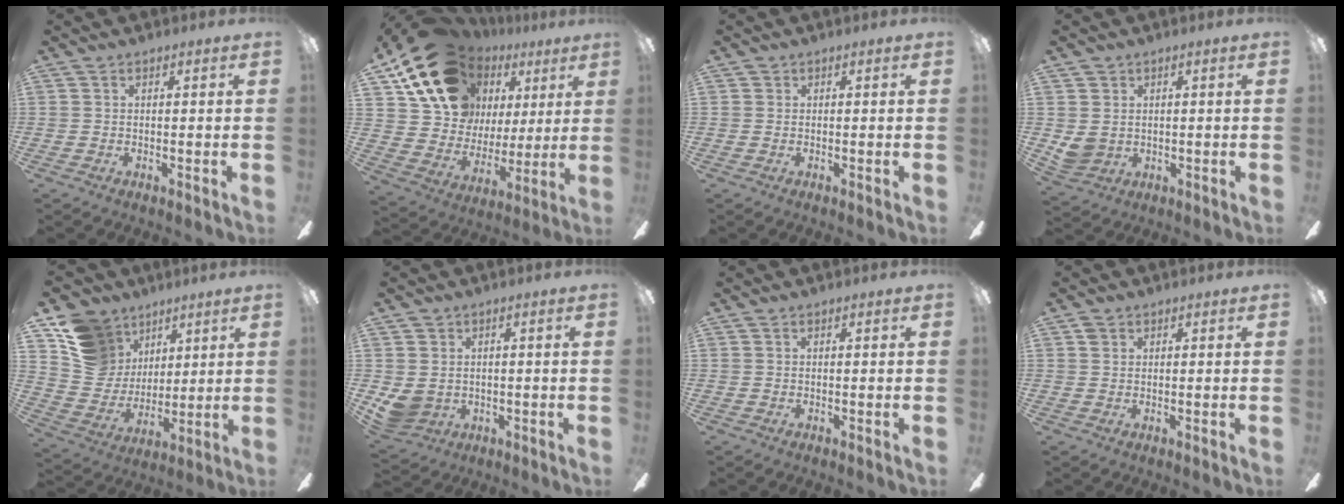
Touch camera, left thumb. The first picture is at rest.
{"total": 19.8, "force": [12.2, 13.5, 7.8], "torque": [-0.148, -0.068, 0.242]}
{"total": 0.0}
{"total": 5.3, "force": [0.5, 4.8, 2.0], "torque": [-0.056, -0.003, 0.009]}
{"total": 14.5, "force": [8.0, 11.3, 4.2], "torque": [-0.099, -0.038, 0.168]}
{"total": 5.6, "force": [-0.4, 5.1, 2.3], "torque": [-0.066, -0.001, -0.008]}
{"total": 0.0}
{"total": 1.1, "force": [0.6, 0.9, 0.3], "torque": [-0.008, 0.003, 0.012]}